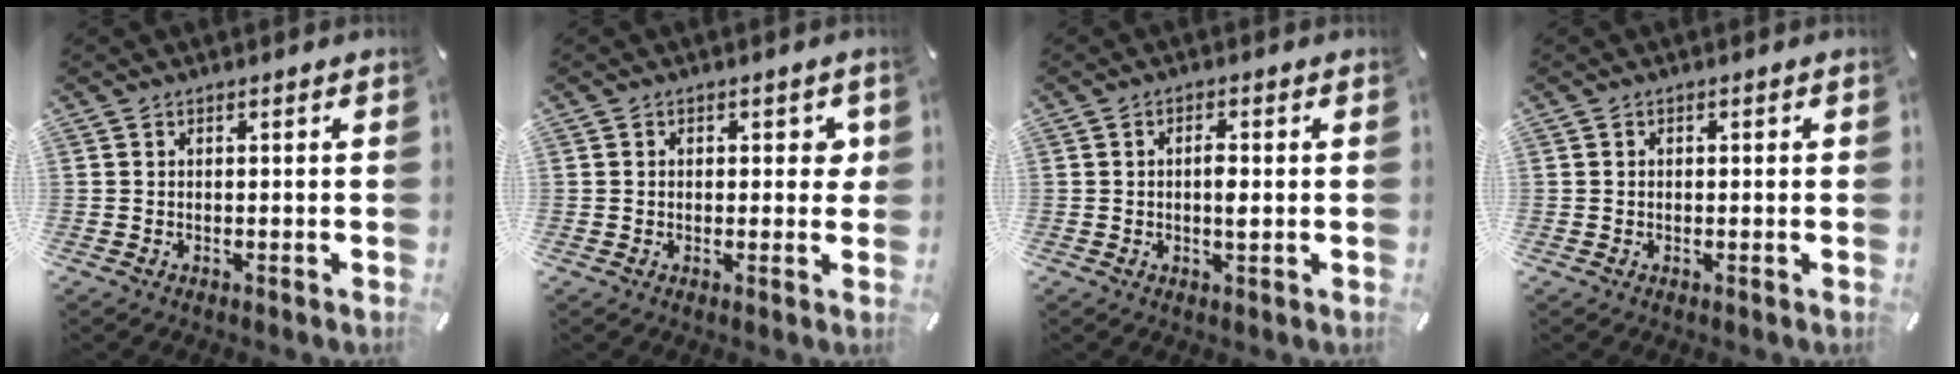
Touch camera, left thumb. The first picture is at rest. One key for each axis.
{"total": 3.0, "fx": 0.4, "fy": 2.2, "fz": 2.1, "tx": -0.008, "ty": -0.002, "tz": -0.002}
{"total": 3.2, "fx": 0.1, "fy": 1.2, "fz": 2.9, "tx": -0.049, "ty": 0.000, "tz": -0.002}
{"total": 0.7, "fx": -0.1, "fy": 0.7, "fz": 0.3, "tx": -0.004, "ty": 0.004, "tz": -0.003}